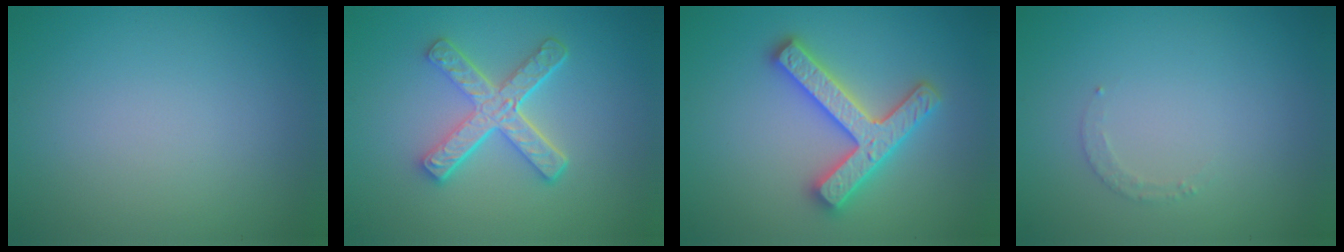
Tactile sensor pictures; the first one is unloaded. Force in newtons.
{"total": 5.0, "press": 3.7, "slide": 3.3}
{"total": 4.7, "press": 4.6, "slide": 0.9}
{"total": 0.9, "press": 0.9, "slide": 0.2}